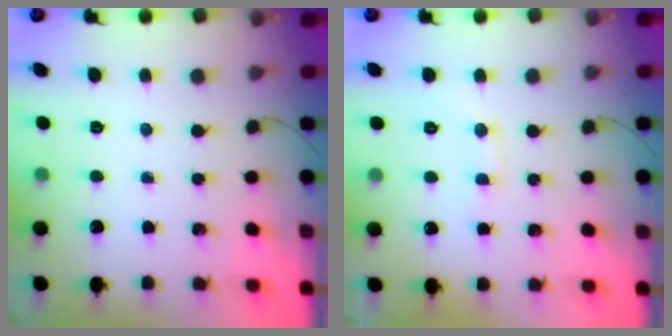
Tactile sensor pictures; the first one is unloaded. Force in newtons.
{"total": 7.4, "press": 7.3, "slide": 1.1}